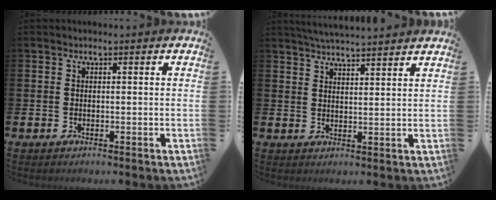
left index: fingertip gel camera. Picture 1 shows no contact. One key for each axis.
{"total": 4.3, "fx": 4.2, "fy": -0.4, "fz": 0.3, "tx": -0.012, "ty": -0.021, "tz": 0.075}